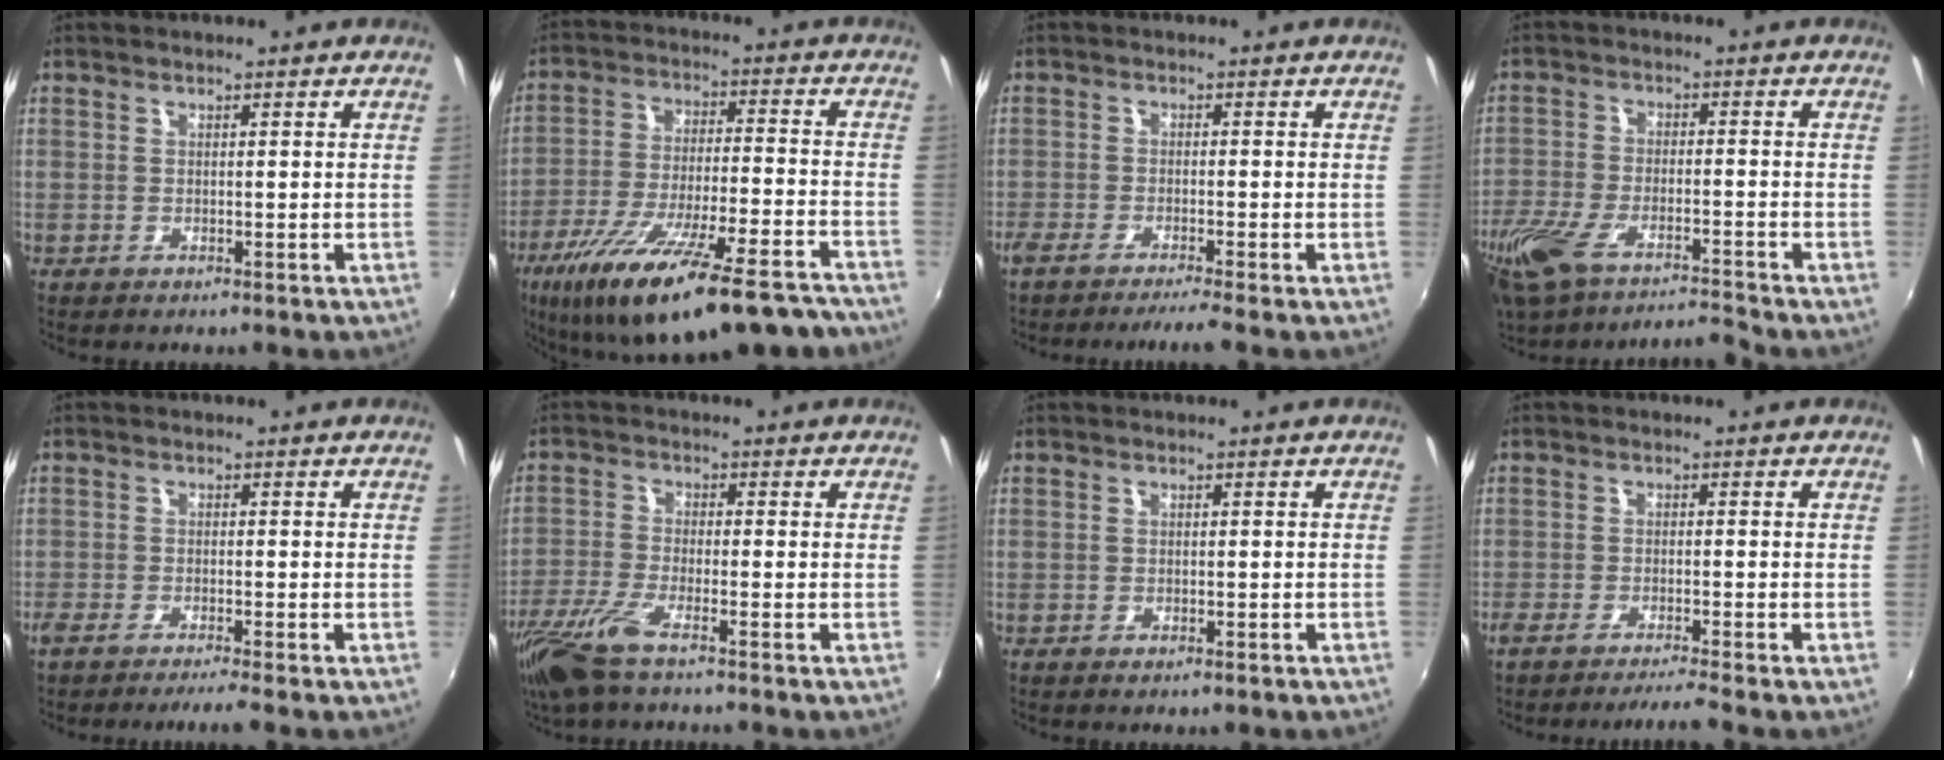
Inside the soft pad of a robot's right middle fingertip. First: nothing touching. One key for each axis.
{"total": 26.0, "fx": -19.1, "fy": 6.2, "fz": 16.5, "tx": -0.285, "ty": -0.053, "tz": -0.286}
{"total": 4.7, "fx": -4.0, "fy": -0.7, "fz": 2.3, "tx": -0.059, "ty": -0.016, "tz": -0.074}
{"total": 12.1, "fx": -10.1, "fy": 2.2, "fz": 6.4, "tx": -0.160, "ty": -0.033, "tz": -0.195}
{"total": 4.0, "fx": -3.4, "fy": -0.5, "fz": 2.0, "tx": -0.051, "ty": -0.016, "tz": -0.064}
{"total": 8.6, "fx": -6.1, "fy": 1.2, "fz": 6.0, "tx": -0.144, "ty": -0.029, "tz": -0.121}
{"total": 1.6, "fx": -1.0, "fy": 0.6, "fz": 1.0, "tx": -0.017, "ty": -0.003, "tz": -0.014}
{"total": 4.3, "fx": -3.8, "fy": -0.8, "fz": 1.8, "tx": -0.045, "ty": -0.008, "tz": -0.067}